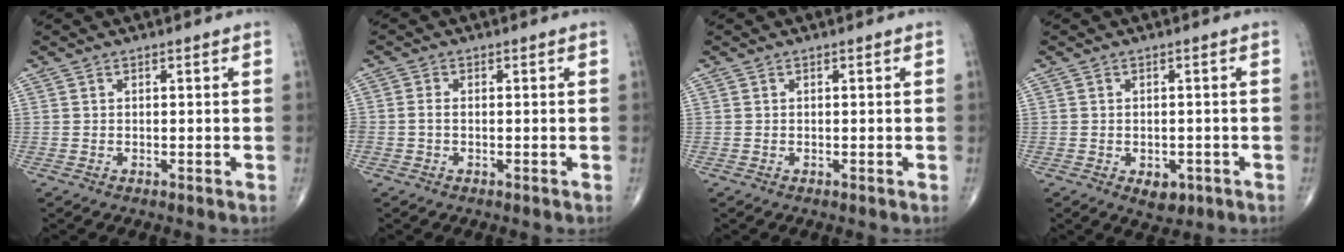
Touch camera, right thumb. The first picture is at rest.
{"total": 1.3, "force": [-0.3, 0.8, 1.0], "torque": [-0.020, 0.001, -0.007]}
{"total": 0.0}
{"total": 3.6, "force": [-1.5, 2.3, 2.3], "torque": [-0.017, 0.003, -0.013]}